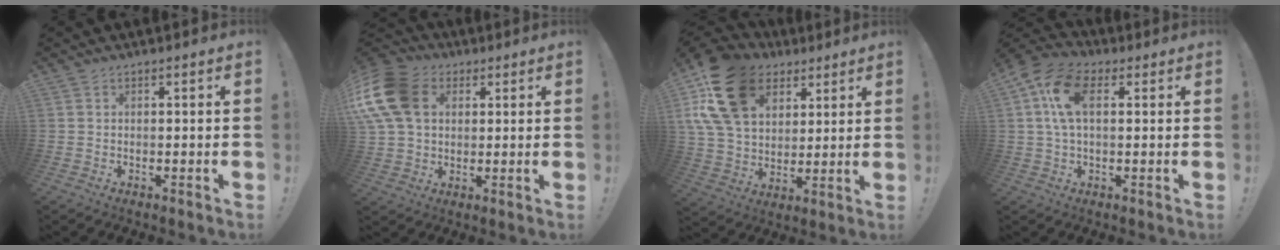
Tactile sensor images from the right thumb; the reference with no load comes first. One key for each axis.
{"total": 18.6, "fx": 4.7, "fy": 13.7, "fz": 11.6, "tx": -0.233, "ty": -0.001, "tz": 0.088}
{"total": 21.5, "fx": 9.1, "fy": 14.8, "fz": 12.6, "tx": -0.234, "ty": -0.038, "tz": 0.177}
{"total": 12.2, "fx": 3.5, "fy": 6.6, "fz": 9.6, "tx": -0.189, "ty": 0.004, "tz": 0.065}